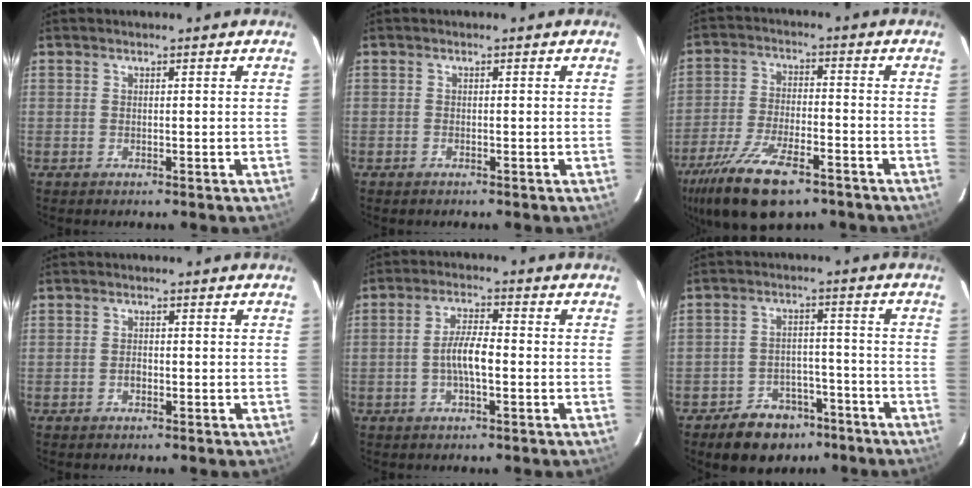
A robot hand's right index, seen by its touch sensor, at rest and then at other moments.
{"total": 0.7, "force": [-0.6, 0.4, 0.1], "torque": [-0.003, 0.001, -0.012]}
{"total": 16.7, "force": [-11.2, 6.1, 10.7], "torque": [-0.233, -0.040, -0.200]}
{"total": 1.2, "force": [-0.5, 0.8, 0.6], "torque": [-0.012, 0.003, -0.009]}
{"total": 5.5, "force": [-1.3, 1.4, 5.1], "torque": [-0.099, 0.007, -0.024]}
{"total": 10.3, "force": [-7.3, 6.4, 3.4], "torque": [-0.082, 0.022, -0.094]}